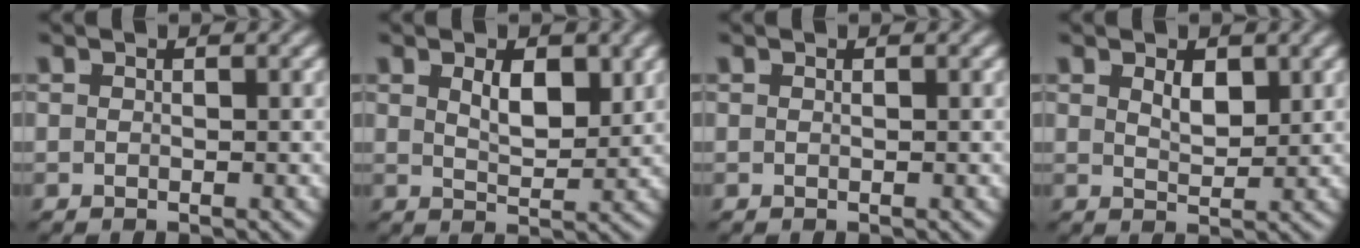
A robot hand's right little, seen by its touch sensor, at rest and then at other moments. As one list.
[{"total": 2.7, "force": [1.2, 0.6, 2.3], "torque": [-0.025, -0.011, 0.027]}, {"total": 0.0}, {"total": 1.7, "force": [1.1, 0.2, 1.3], "torque": [-0.015, -0.014, 0.028]}]